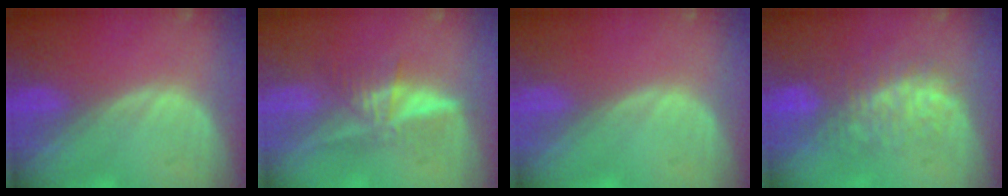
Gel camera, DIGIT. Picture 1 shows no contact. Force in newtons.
{"total": 5.4, "press": 5.2, "slide": 1.6}
{"total": 0.0}
{"total": 8.7, "press": 7.8, "slide": 3.8}